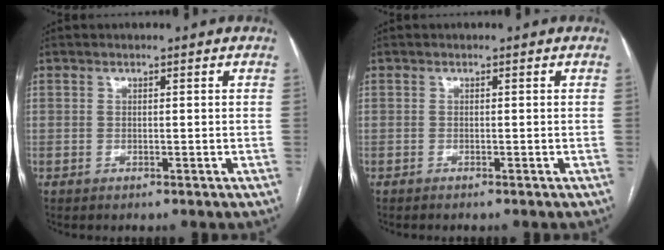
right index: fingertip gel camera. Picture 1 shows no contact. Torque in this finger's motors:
{"motor_torque": [-0.03, -0.04, 0.04, 0.00]}